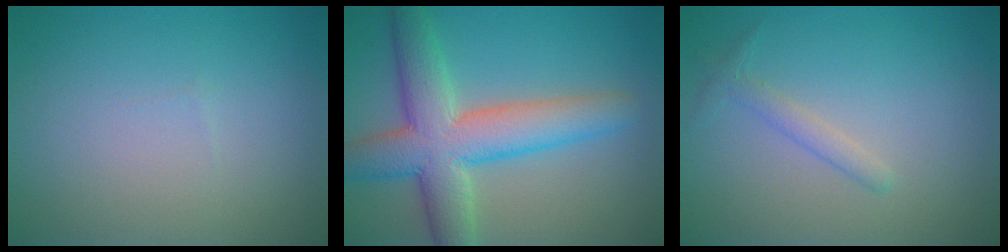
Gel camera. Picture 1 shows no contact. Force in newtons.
{"total": 8.3, "press": 8.3, "slide": 0.3}
{"total": 1.4, "press": 1.4, "slide": 0.0}